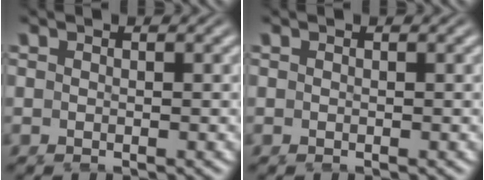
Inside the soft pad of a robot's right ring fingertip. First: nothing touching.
{"total": 0.0}